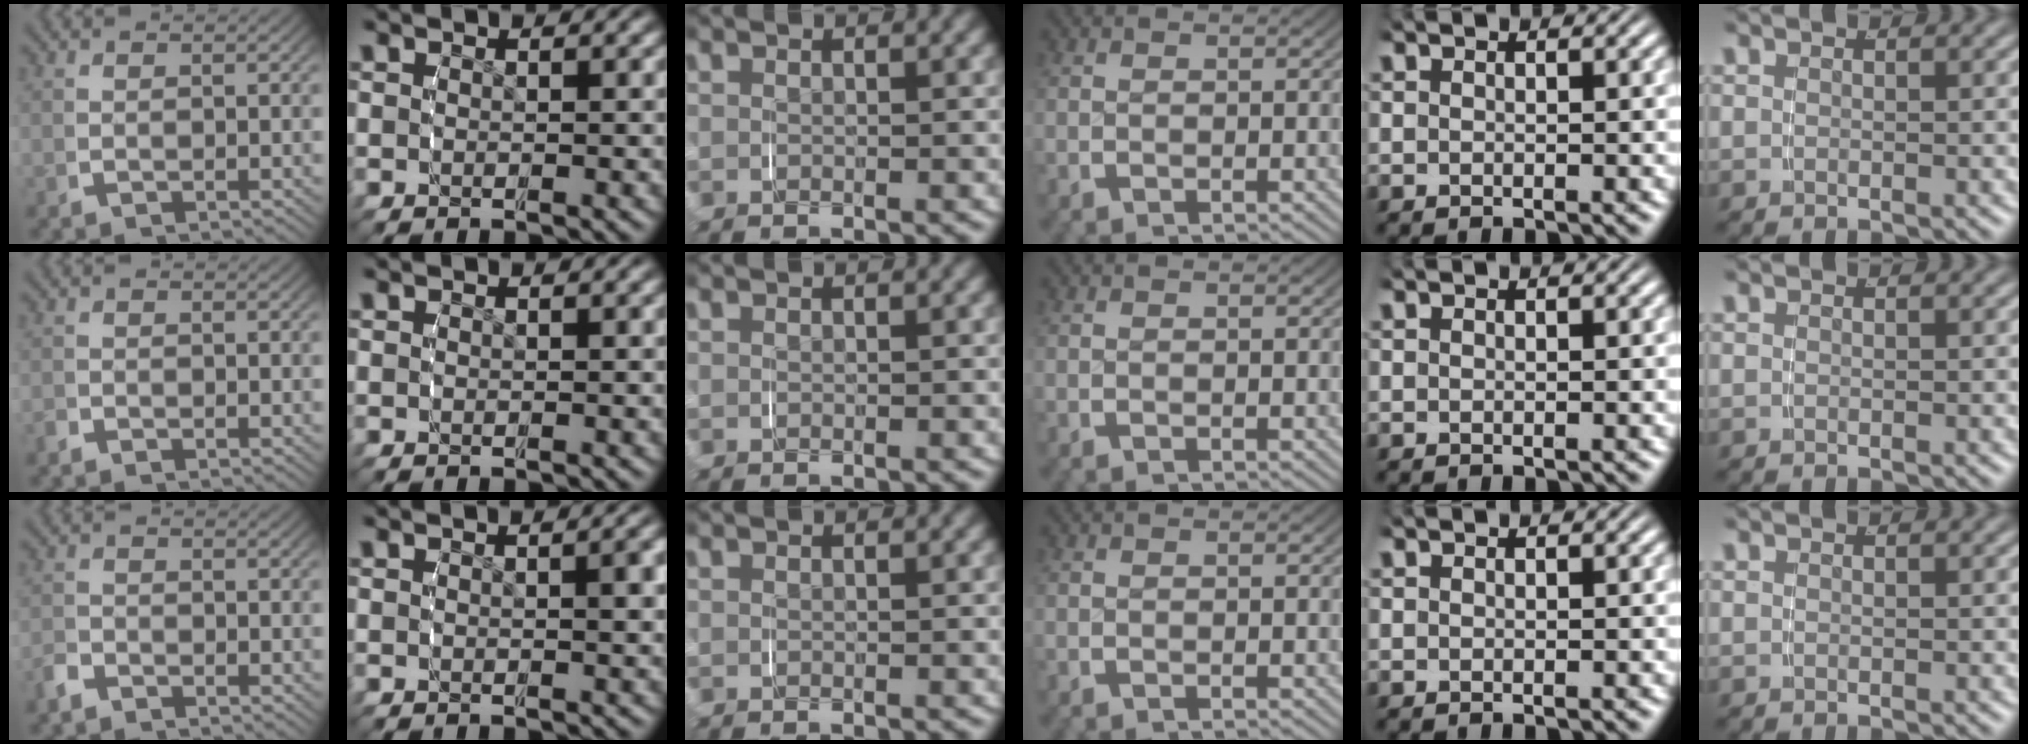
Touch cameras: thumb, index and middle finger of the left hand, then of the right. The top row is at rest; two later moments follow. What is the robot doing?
{"motion": "grasp_and_lifting", "object": "lipstick"}